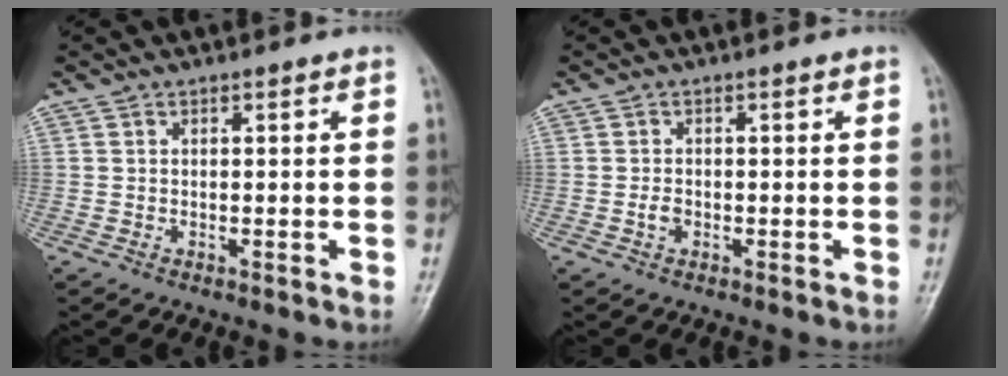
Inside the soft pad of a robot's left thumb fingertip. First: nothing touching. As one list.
[{"total": 1.4, "force": [-0.4, 1.0, 0.9], "torque": [-0.014, 0.001, -0.008]}]